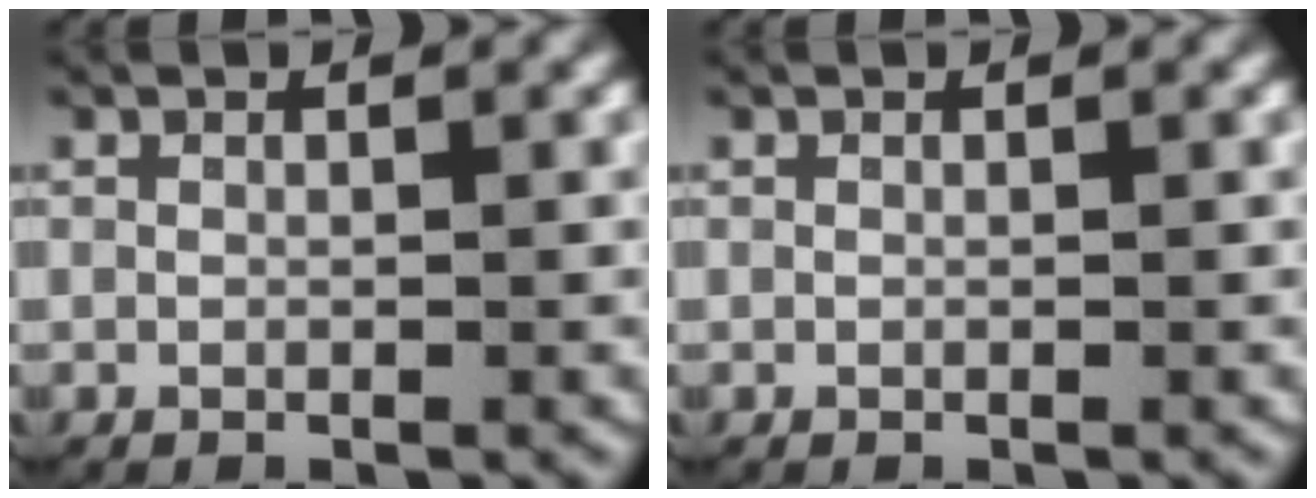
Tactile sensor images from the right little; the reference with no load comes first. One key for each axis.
{"total": 0.0}